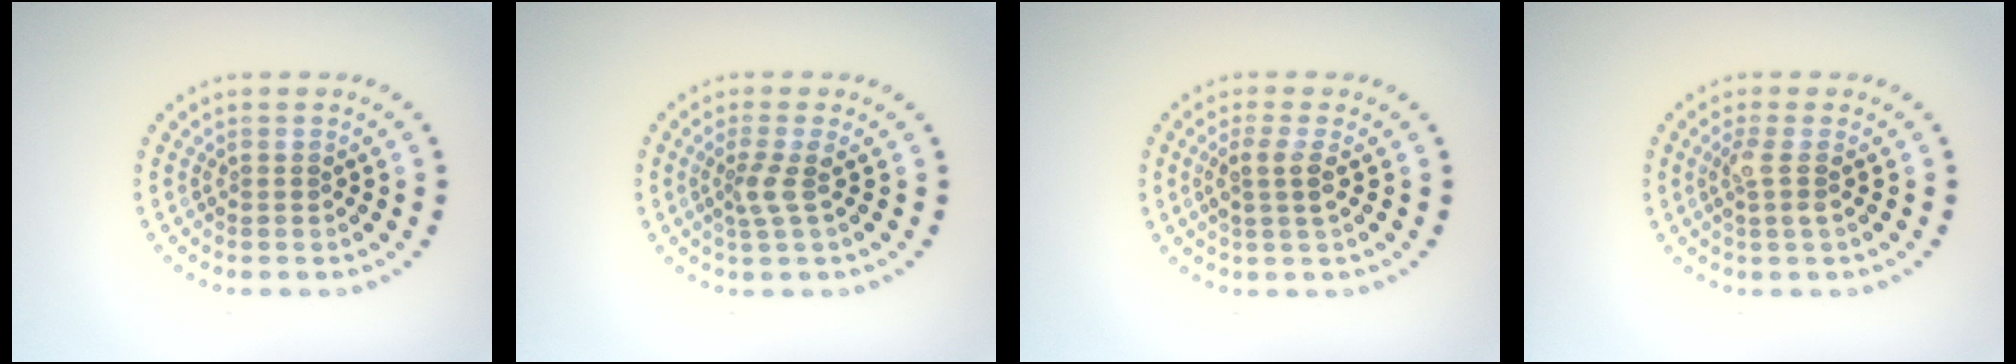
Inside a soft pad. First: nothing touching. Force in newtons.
{"total": 1.9, "press": 1.4, "slide": 1.3}
{"total": 2.0, "press": 1.7, "slide": 1.1}
{"total": 1.9, "press": 1.5, "slide": 1.1}